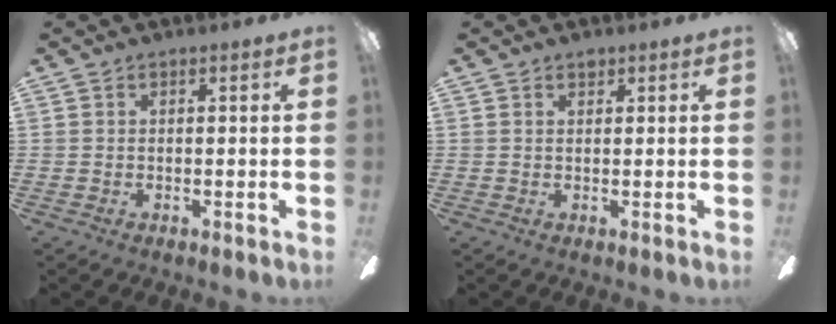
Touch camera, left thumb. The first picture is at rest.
{"total": 1.1, "force": [0.9, 0.5, 0.4], "torque": [-0.001, -0.002, 0.014]}